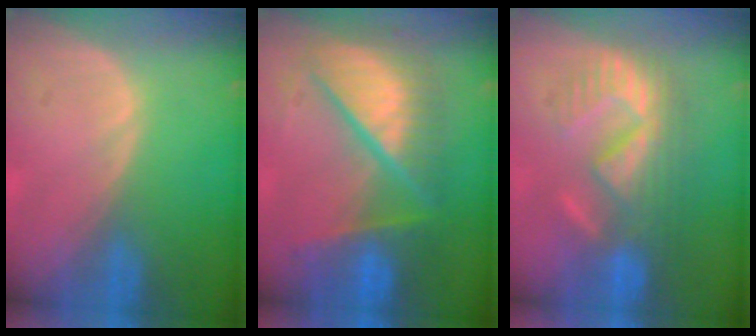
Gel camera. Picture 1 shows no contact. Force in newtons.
{"total": 10.9, "press": 10.9, "slide": 1.4}
{"total": 8.9, "press": 8.7, "slide": 1.9}